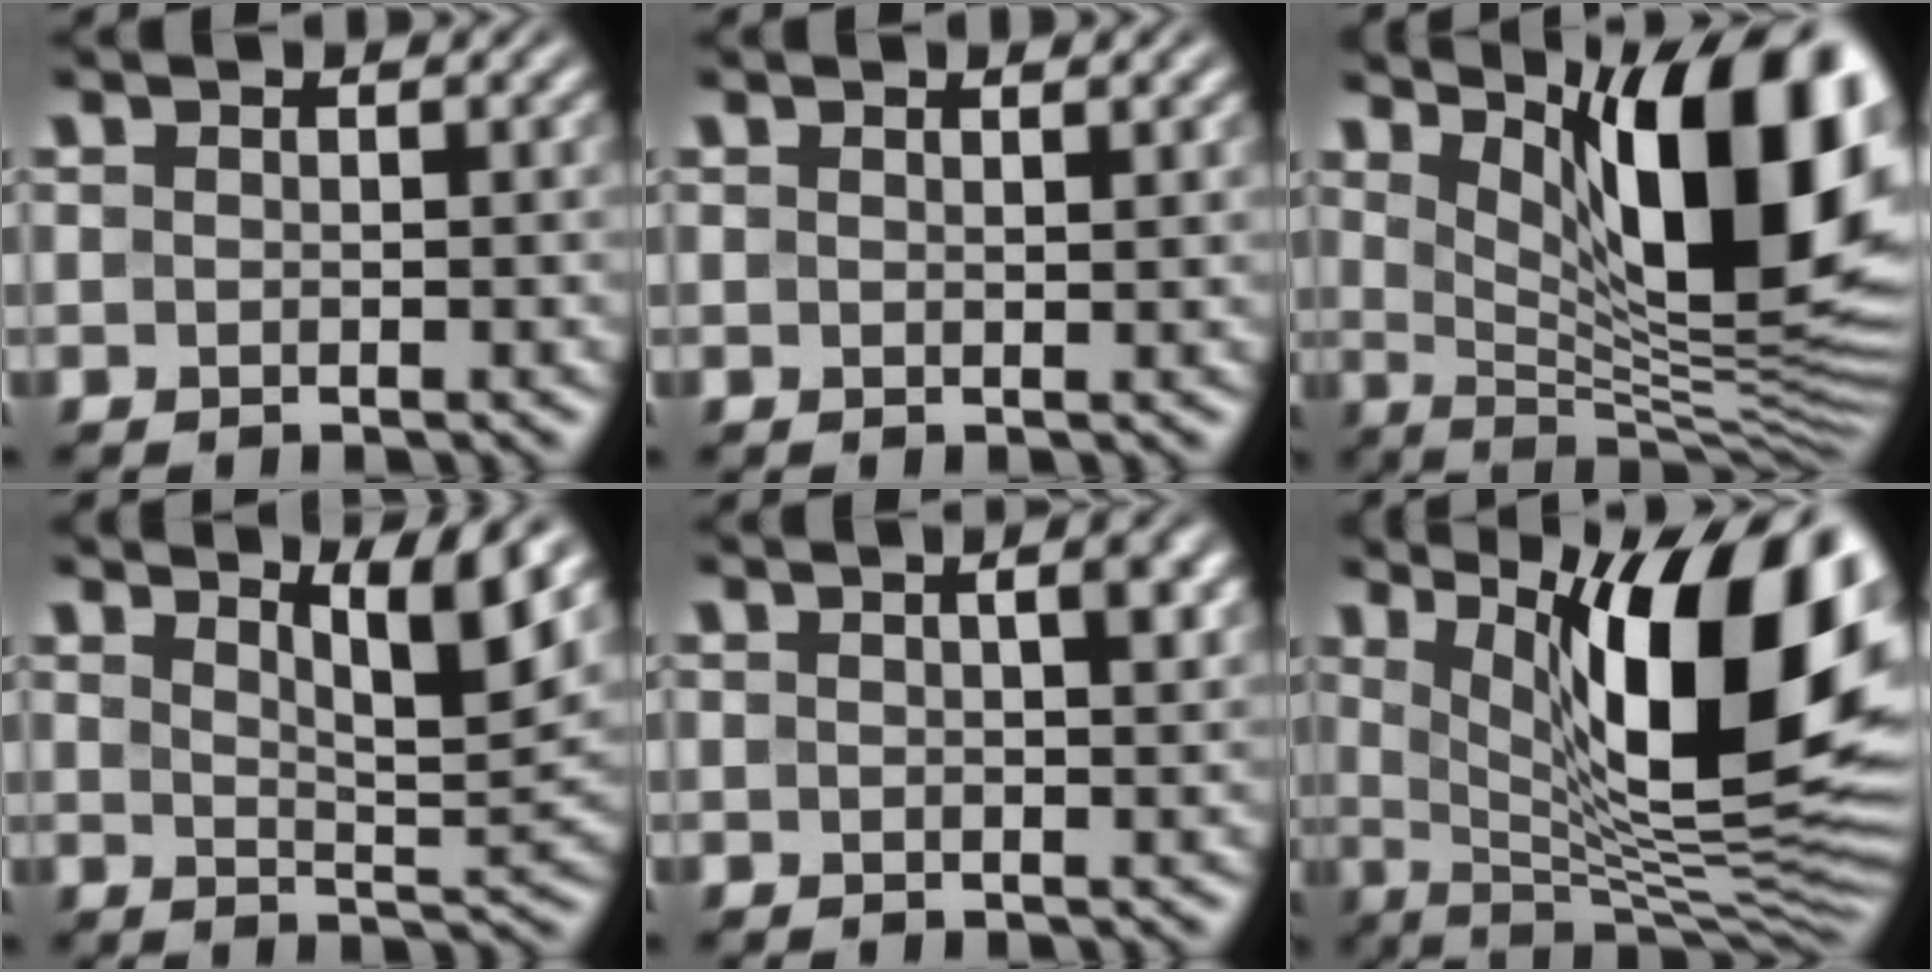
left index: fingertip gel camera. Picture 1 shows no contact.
{"total": 0.7, "force": [0.6, 0.1, 0.1], "torque": [0.000, 0.001, 0.010]}
{"total": 15.2, "force": [5.8, 5.2, 13.0], "torque": [-0.166, 0.002, 0.098]}
{"total": 4.8, "force": [3.5, 0.7, 3.2], "torque": [-0.045, -0.003, 0.059]}
{"total": 2.3, "force": [0.8, 0.6, 2.0], "torque": [-0.022, 0.008, 0.009]}
{"total": 16.1, "force": [4.9, 5.6, 14.2], "torque": [-0.190, -0.007, 0.080]}